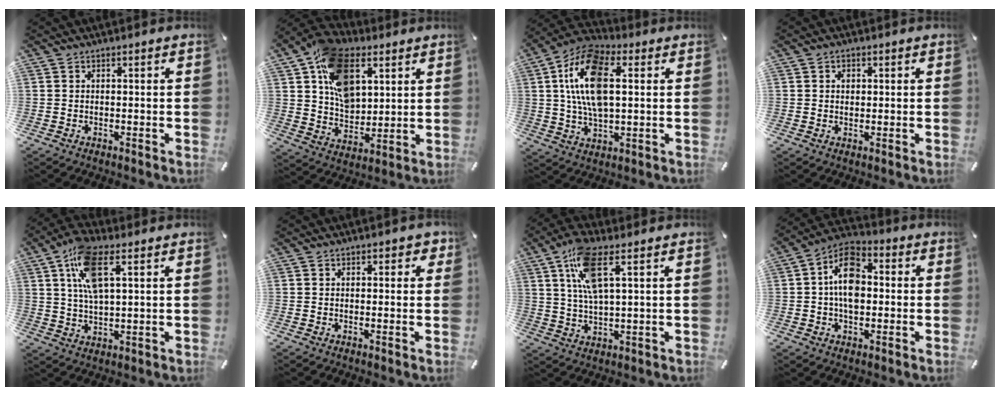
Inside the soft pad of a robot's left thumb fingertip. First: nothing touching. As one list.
[{"total": 16.1, "force": [6.7, 11.0, 9.7], "torque": [-0.180, -0.013, 0.125]}, {"total": 14.7, "force": [2.9, 7.7, 12.1], "torque": [-0.256, -0.001, 0.049]}, {"total": 1.6, "force": [0.3, 1.4, 0.6], "torque": [0.001, 0.001, -0.001]}, {"total": 11.5, "force": [4.7, 4.6, 9.4], "torque": [-0.194, 0.002, 0.083]}, {"total": 1.7, "force": [0.4, 1.1, 1.2], "torque": [-0.008, 0.001, 0.002]}, {"total": 11.1, "force": [4.6, 3.6, 9.5], "torque": [-0.194, -0.004, 0.080]}, {"total": 11.1, "force": [-0.1, 7.1, 8.4], "torque": [-0.146, 0.010, -0.003]}]